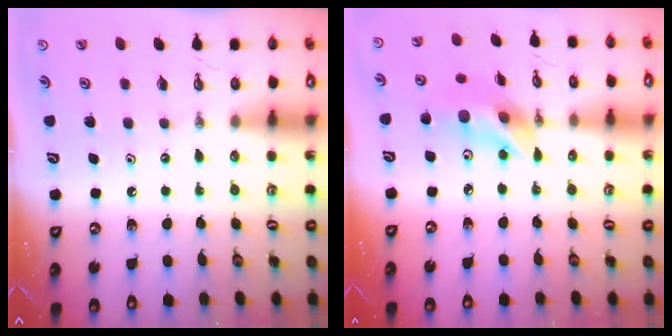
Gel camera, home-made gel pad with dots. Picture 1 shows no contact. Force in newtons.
{"total": 13.4, "press": 13.0, "slide": 3.3}